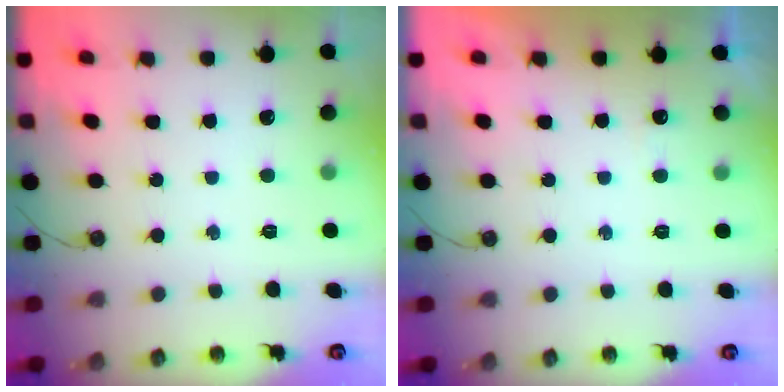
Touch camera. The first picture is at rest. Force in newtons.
{"total": 2.2, "press": 2.2, "slide": 0.5}